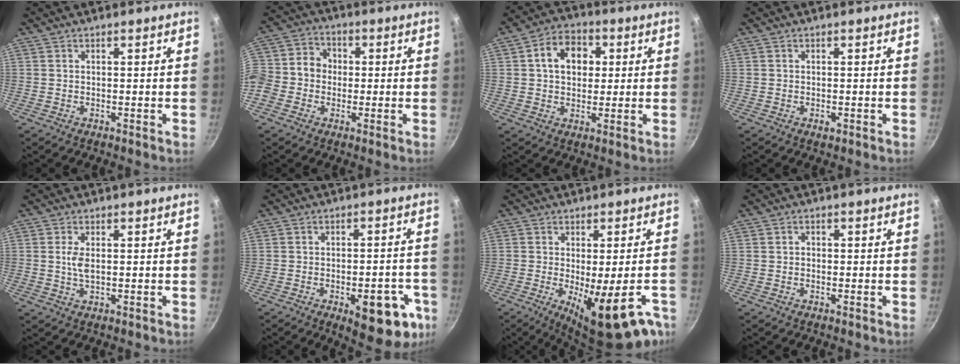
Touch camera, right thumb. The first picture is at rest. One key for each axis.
{"total": 12.3, "fx": -1.3, "fy": 10.9, "fz": 5.7, "tx": -0.103, "ty": 0.038, "tz": -0.041}
{"total": 9.8, "fx": 2.1, "fy": 7.5, "fz": 6.0, "tx": -0.067, "ty": 0.012, "tz": 0.022}
{"total": 1.1, "fx": -0.4, "fy": 0.7, "fz": 0.7, "tx": -0.009, "ty": 0.000, "tz": -0.008}
{"total": 2.9, "fx": 0.3, "fy": 1.4, "fz": 2.5, "tx": -0.049, "ty": -0.001, "tz": 0.007}
{"total": 14.4, "fx": -5.7, "fy": 6.5, "fz": 11.5, "tx": -0.096, "ty": 0.019, "tz": -0.065}
{"total": 16.3, "fx": -7.1, "fy": 4.7, "fz": 14.0, "tx": -0.170, "ty": -0.014, "tz": -0.083}
{"total": 1.0, "fx": -0.1, "fy": 0.9, "fz": 0.4, "tx": -0.005, "ty": 0.005, "tz": -0.003}